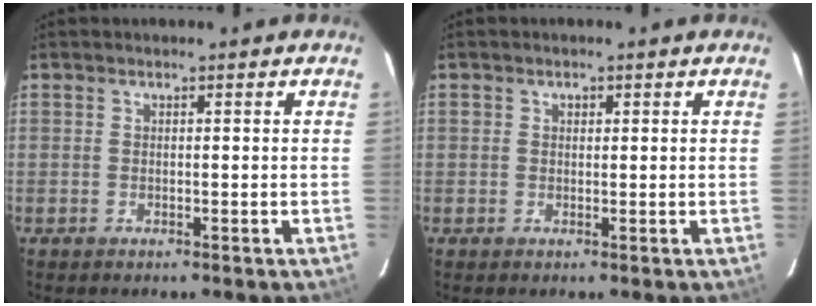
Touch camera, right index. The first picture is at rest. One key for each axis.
{"total": 1.0, "fx": 0.2, "fy": 1.0, "fz": 0.2, "tx": -0.001, "ty": 0.004, "tz": 0.002}